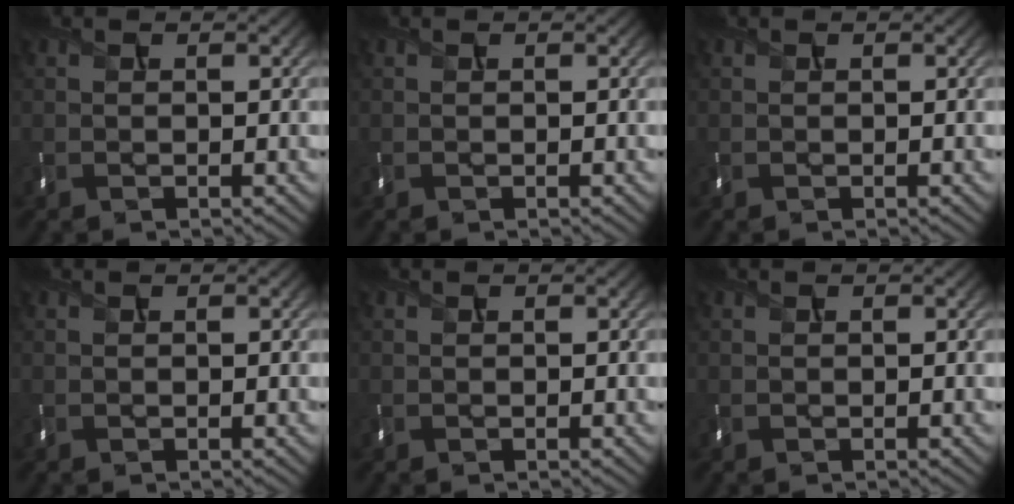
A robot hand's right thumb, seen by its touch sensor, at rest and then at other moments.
{"total": 0.0}
{"total": 0.0}
{"total": 0.0}
{"total": 0.0}
{"total": 0.0}